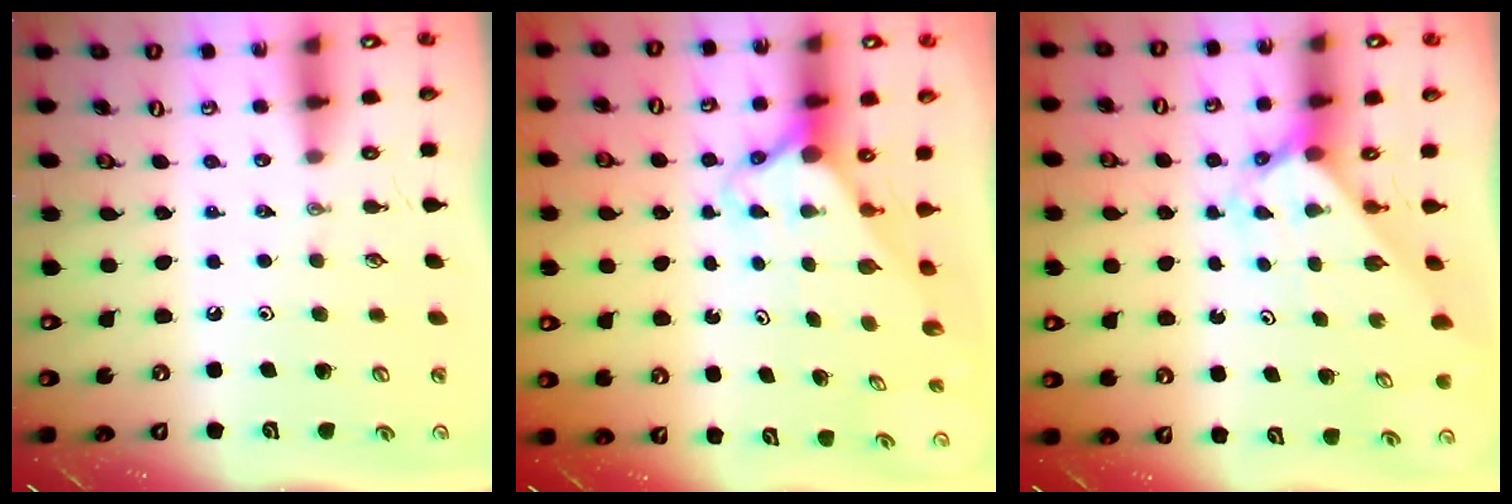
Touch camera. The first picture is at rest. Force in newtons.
{"total": 2.7, "press": 2.7, "slide": 0.2}
{"total": 2.2, "press": 2.2, "slide": 0.2}